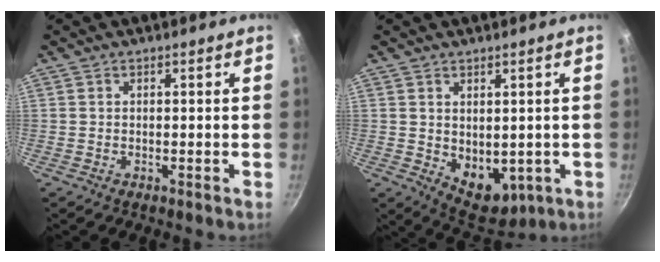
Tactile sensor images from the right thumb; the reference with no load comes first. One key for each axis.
{"total": 7.9, "fx": 0.1, "fy": 5.3, "fz": 5.8, "tx": -0.056, "ty": -0.019, "tz": 0.022}